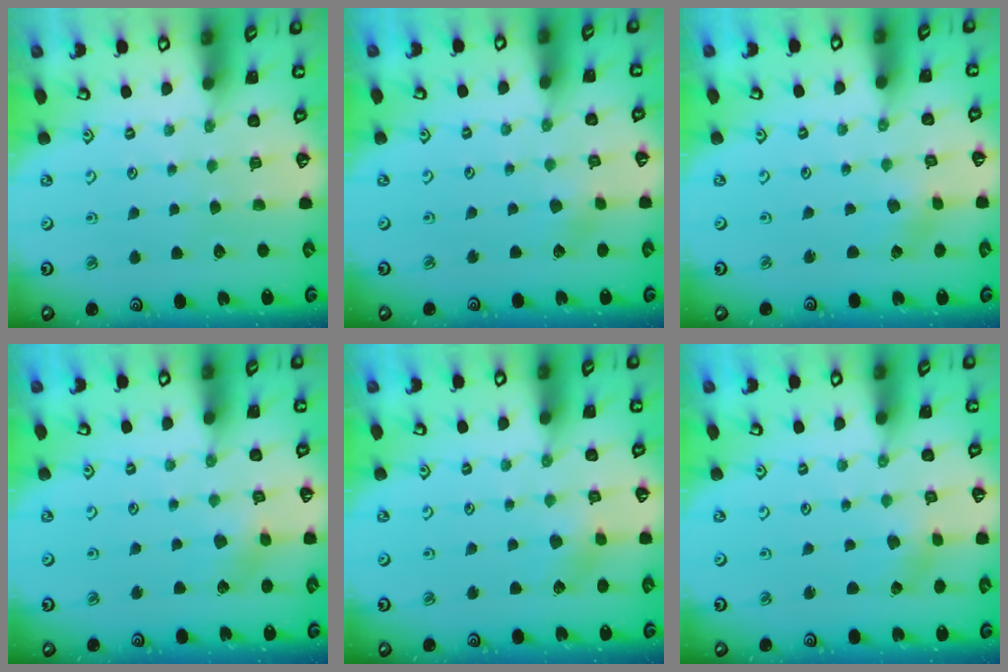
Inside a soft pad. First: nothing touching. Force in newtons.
{"total": 2.3, "press": 2.3, "slide": 0.1}
{"total": 0.5, "press": 0.5, "slide": 0.1}
{"total": 3.5, "press": 3.5, "slide": 0.4}
{"total": 3.1, "press": 3.0, "slide": 0.6}
{"total": 1.6, "press": 1.5, "slide": 0.2}